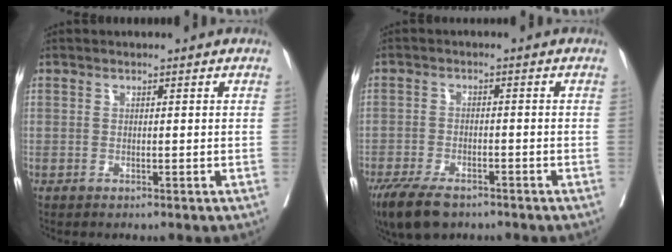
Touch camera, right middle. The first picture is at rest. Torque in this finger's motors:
{"motor_torque": [0.77, -0.50, 0.28, 0.03]}